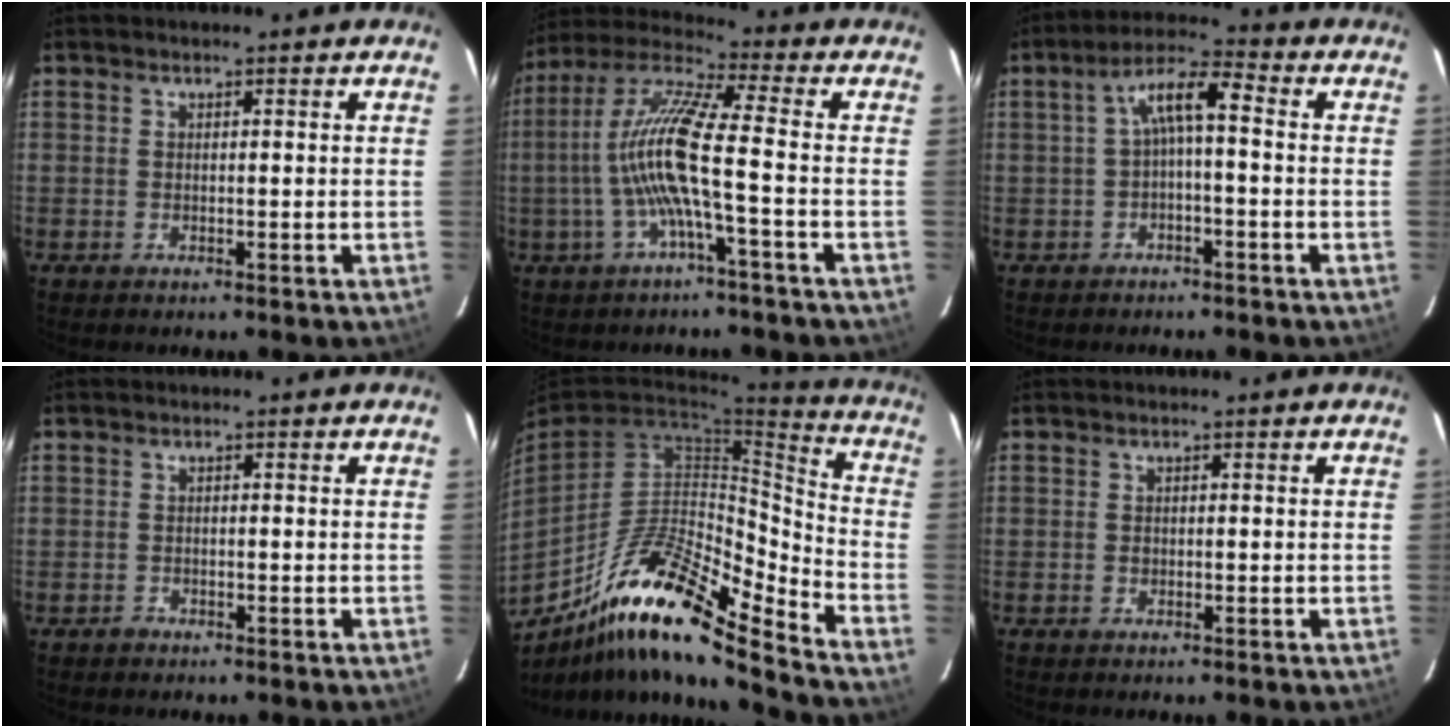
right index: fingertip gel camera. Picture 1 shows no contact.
{"total": 12.1, "force": [-2.4, 0.0, 11.9], "torque": [-0.233, 0.005, -0.045]}
{"total": 6.1, "force": [-0.6, 1.6, 5.9], "torque": [-0.121, 0.022, -0.011]}
{"total": 1.0, "force": [-0.8, 0.7, -0.1], "torque": [0.003, 0.005, -0.013]}
{"total": 19.9, "force": [-13.9, 3.1, 13.9], "torque": [-0.240, -0.007, -0.257]}
{"total": 0.7, "force": [-0.1, 0.6, 0.2], "torque": [-0.001, 0.001, -0.001]}